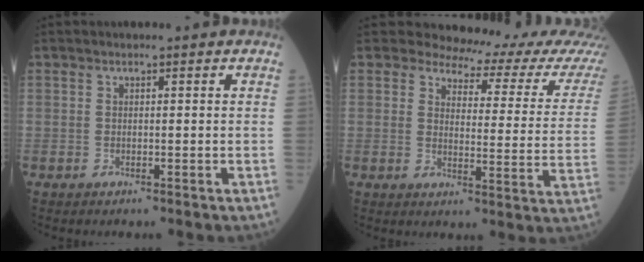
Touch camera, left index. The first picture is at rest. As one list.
[{"total": 13.4, "force": [12.9, 1.8, 3.0], "torque": [-0.017, -0.074, 0.125]}]